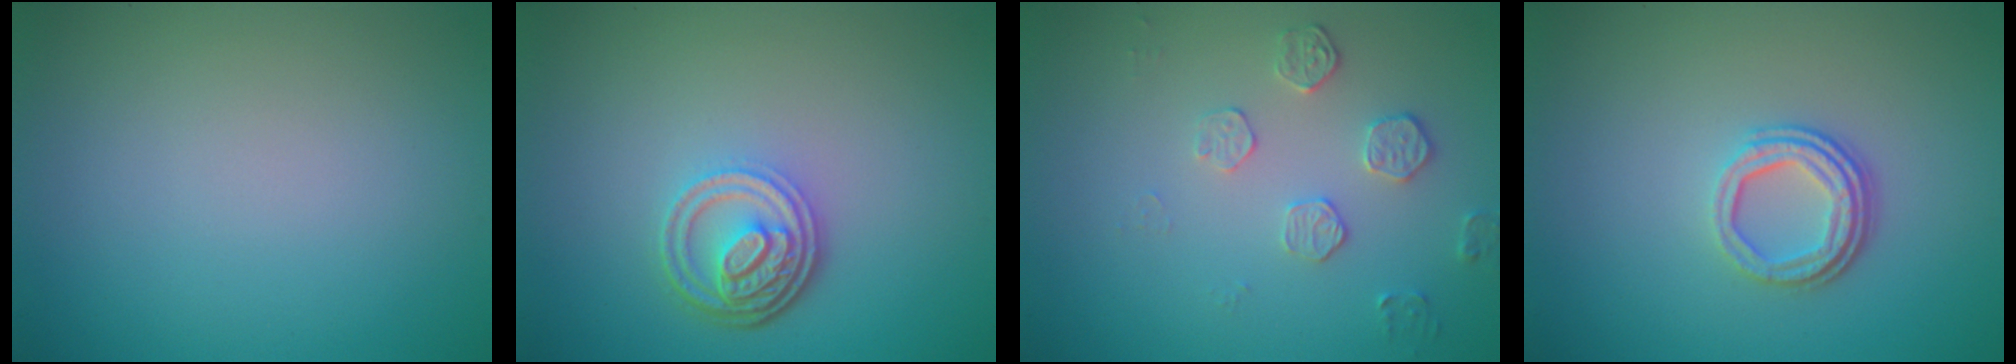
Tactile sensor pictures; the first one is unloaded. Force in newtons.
{"total": 4.5, "press": 3.3, "slide": 3.0}
{"total": 1.9, "press": 1.3, "slide": 1.3}
{"total": 3.3, "press": 2.5, "slide": 2.2}